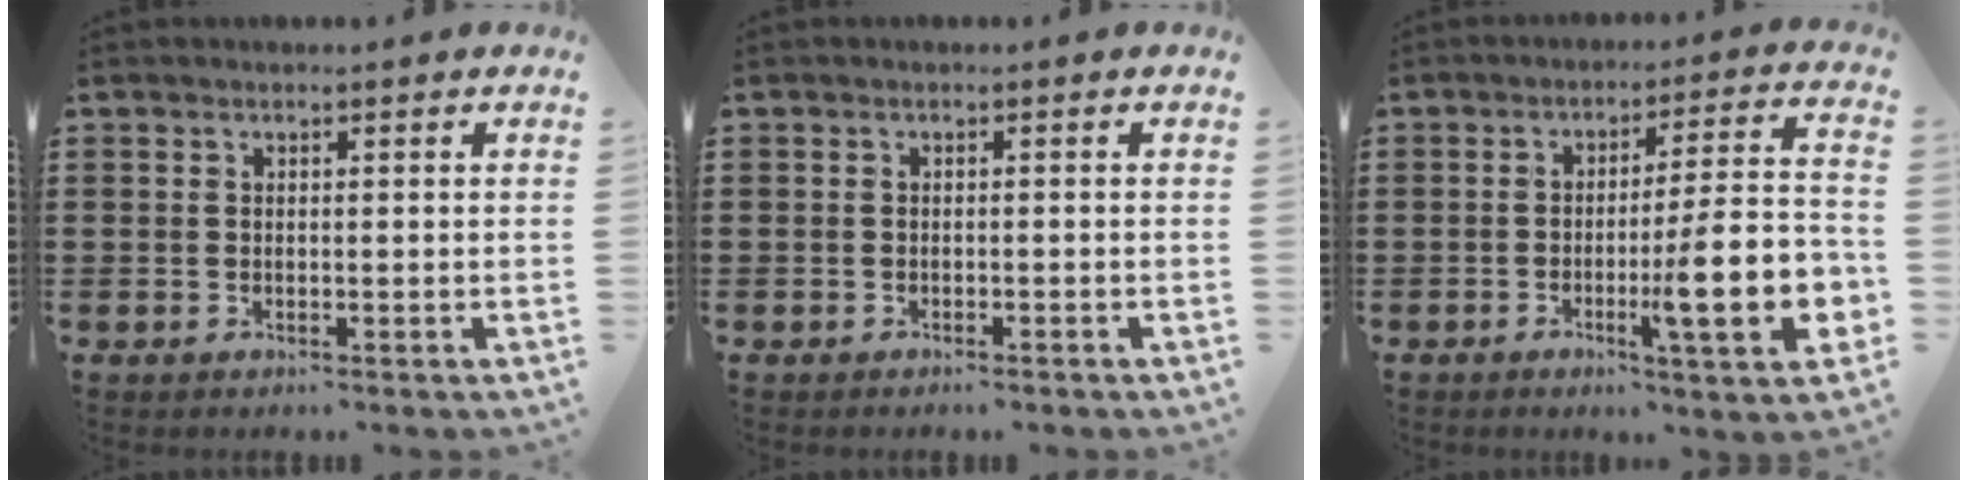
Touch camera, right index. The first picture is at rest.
{"total": 0.7, "force": [-0.7, 0.1, 0.1], "torque": [-0.005, -0.001, -0.014]}
{"total": 12.8, "force": [-3.6, 1.9, 12.1], "torque": [-0.190, -0.010, -0.063]}